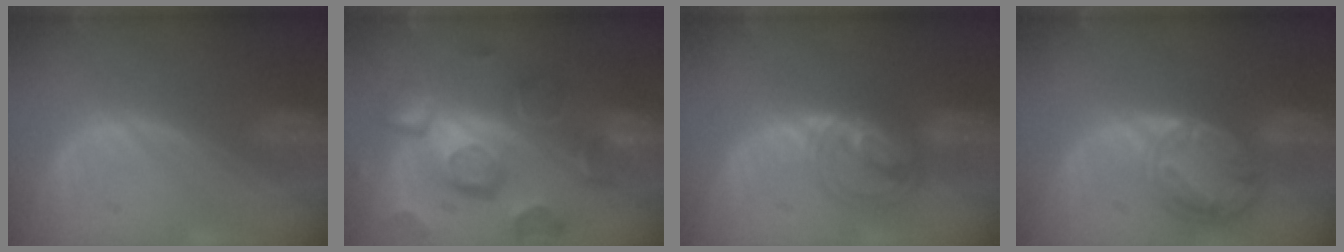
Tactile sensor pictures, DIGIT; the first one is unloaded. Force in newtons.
{"total": 12.4, "press": 10.7, "slide": 6.2}
{"total": 5.6, "press": 5.6, "slide": 0.5}
{"total": 8.6, "press": 7.3, "slide": 4.5}